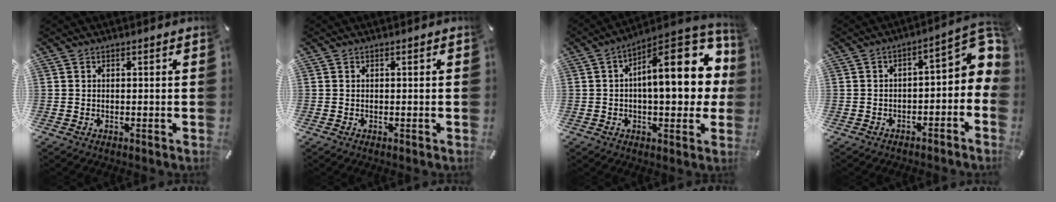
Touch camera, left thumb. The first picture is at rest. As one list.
[{"total": 0.0}, {"total": 21.9, "force": [4.2, 10.1, 19.0], "torque": [-0.247, -0.027, 0.069]}, {"total": 7.5, "force": [1.0, 3.8, 6.3], "torque": [-0.074, -0.021, 0.011]}]